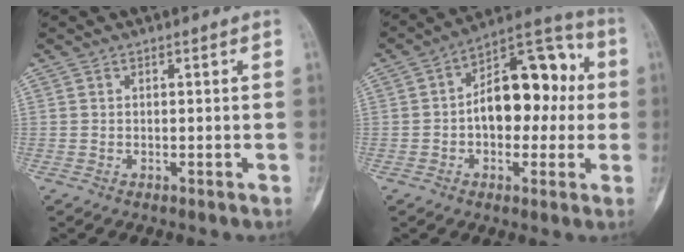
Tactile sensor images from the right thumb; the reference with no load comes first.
{"total": 16.5, "force": [0.6, 9.8, 13.3], "torque": [-0.157, 0.043, 0.000]}